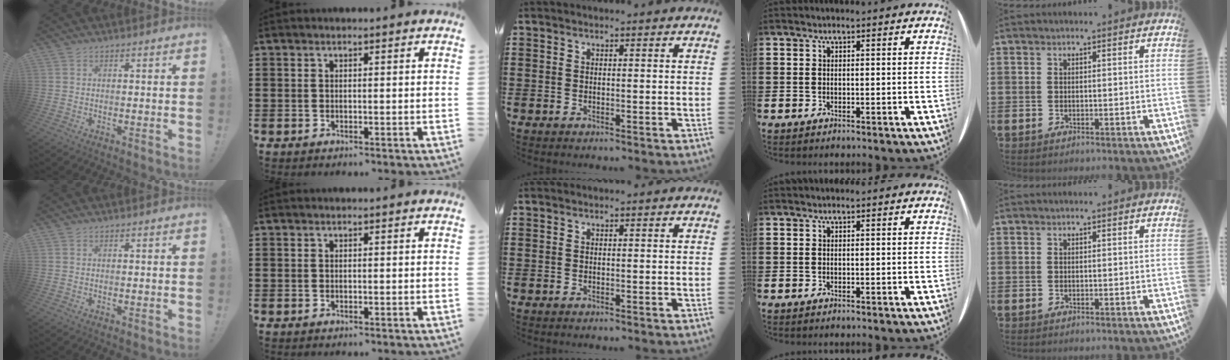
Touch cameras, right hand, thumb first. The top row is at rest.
{}